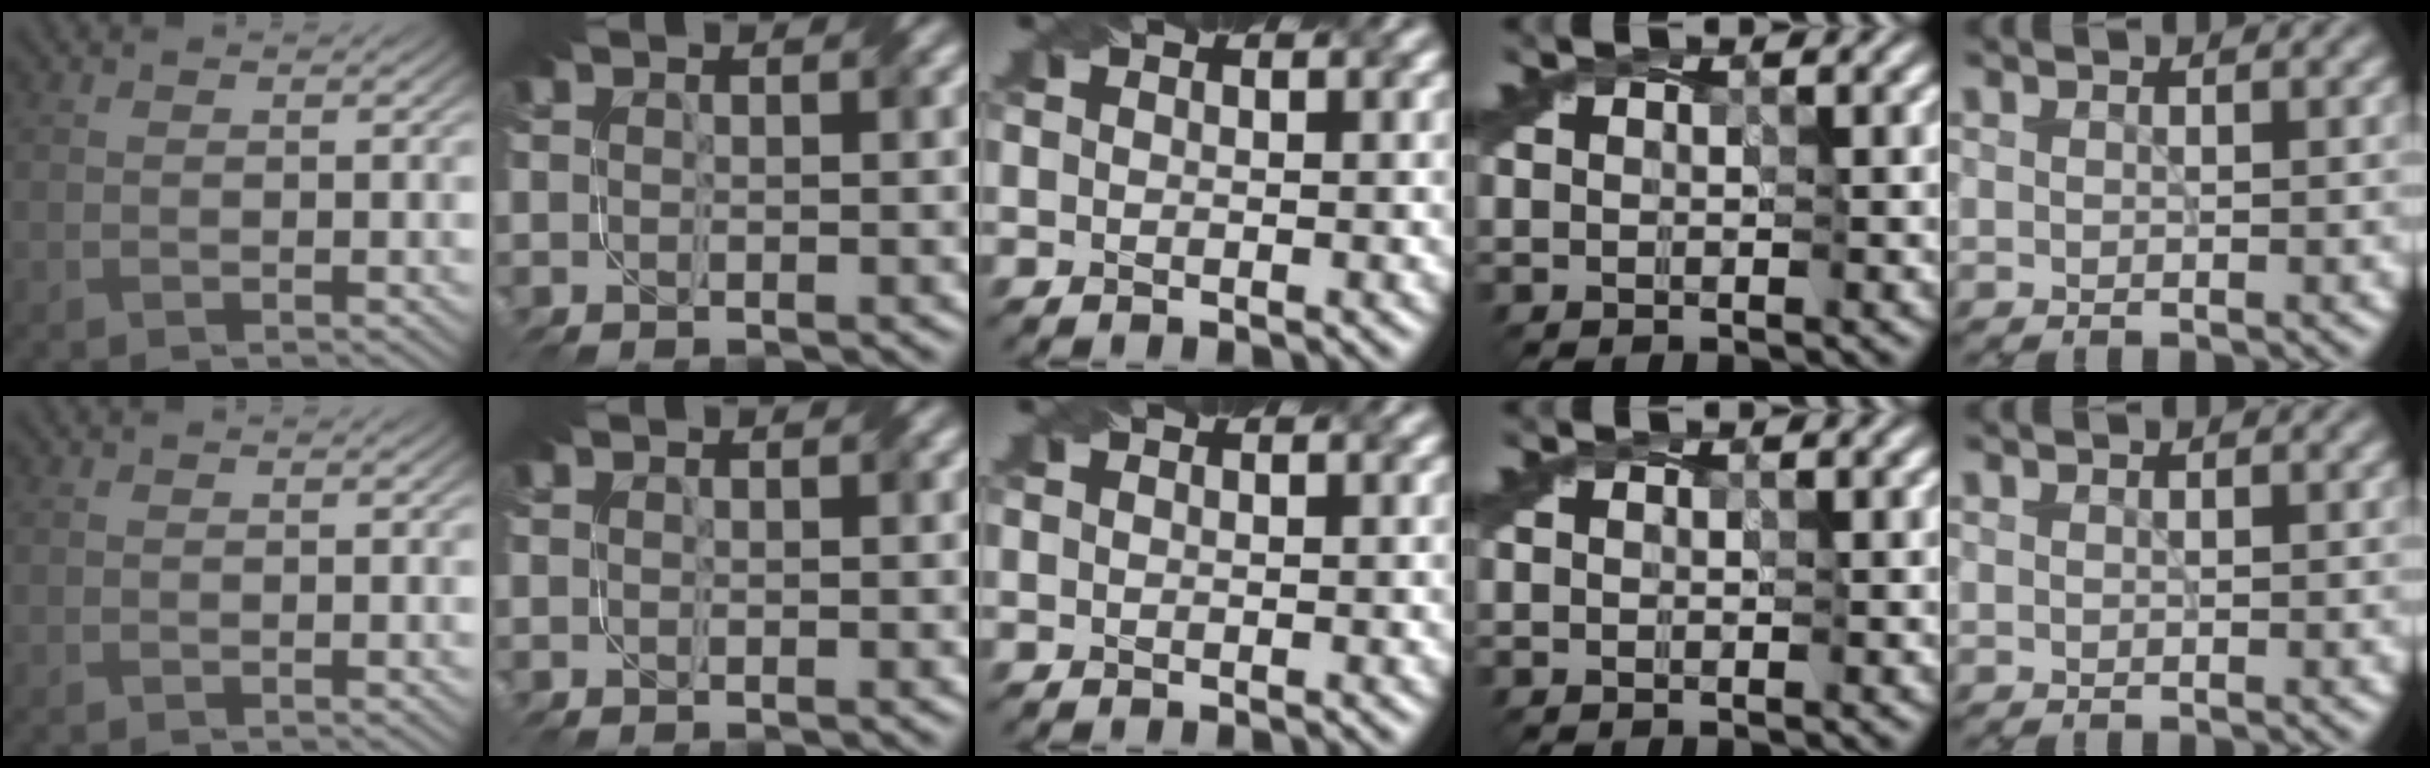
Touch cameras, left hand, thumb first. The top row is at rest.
{}